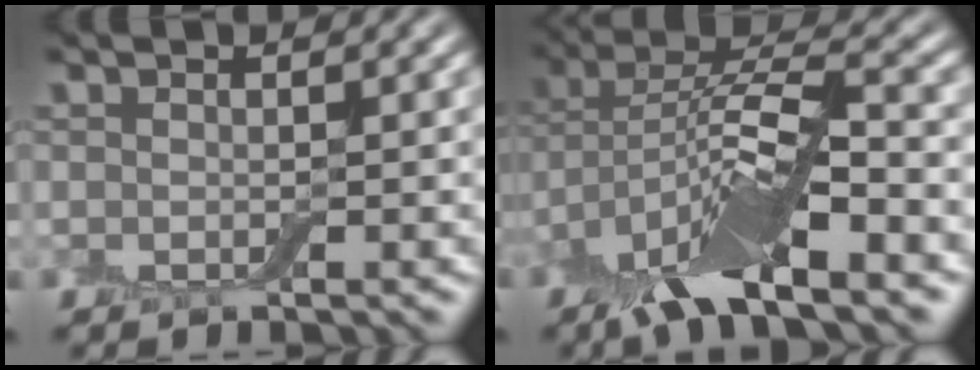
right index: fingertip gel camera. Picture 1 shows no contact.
{"total": 10.2, "force": [-4.6, 3.7, 8.4], "torque": [-0.152, 0.012, -0.093]}